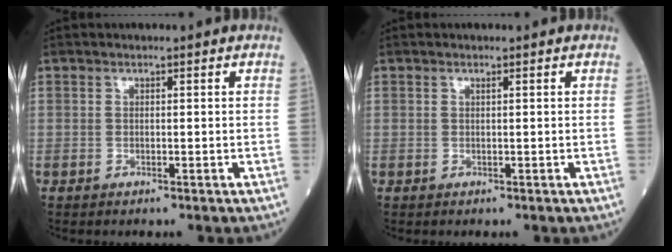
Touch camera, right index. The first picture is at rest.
{"total": 0.0}